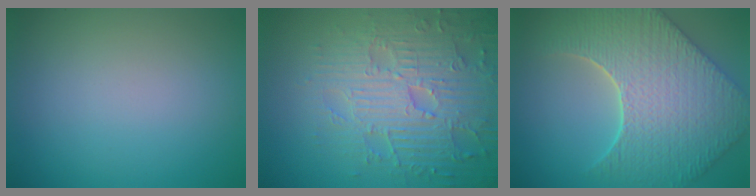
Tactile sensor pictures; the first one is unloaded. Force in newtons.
{"total": 7.4, "press": 5.8, "slide": 4.5}
{"total": 8.5, "press": 7.2, "slide": 4.6}